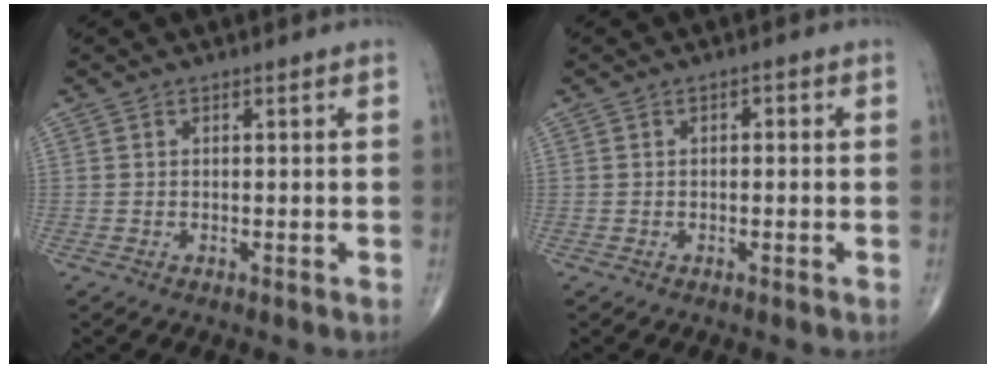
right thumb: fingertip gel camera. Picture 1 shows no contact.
{"total": 1.1, "force": [0.1, 0.7, 0.9], "torque": [-0.010, 0.004, -0.001]}